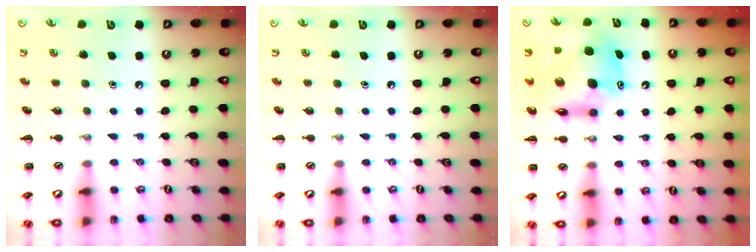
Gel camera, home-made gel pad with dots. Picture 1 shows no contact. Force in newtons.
{"total": 0.0}
{"total": 12.7, "press": 12.2, "slide": 3.5}